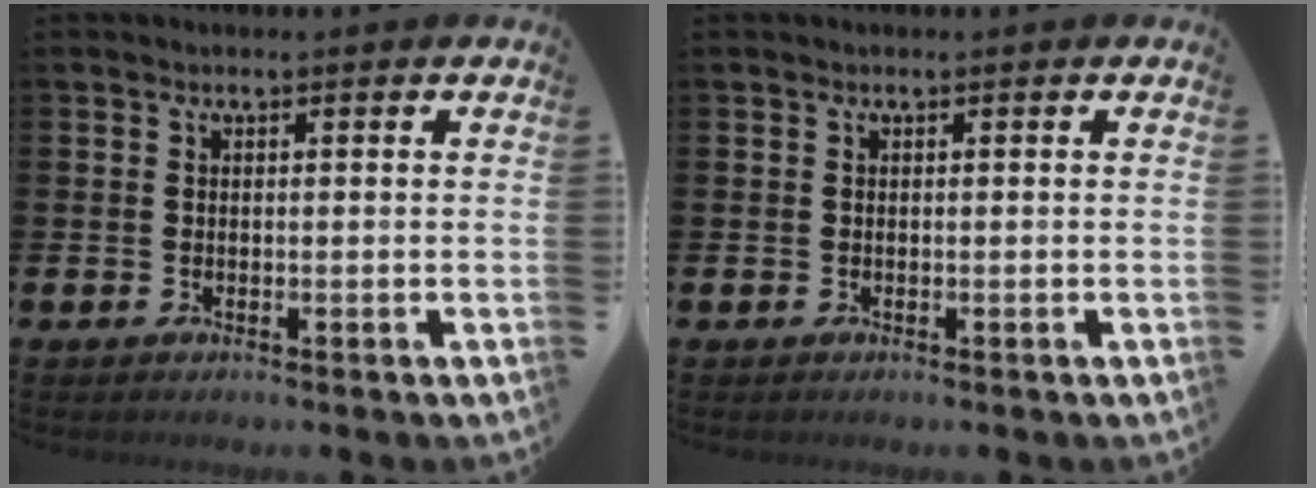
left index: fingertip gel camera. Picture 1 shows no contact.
{"total": 0.0}